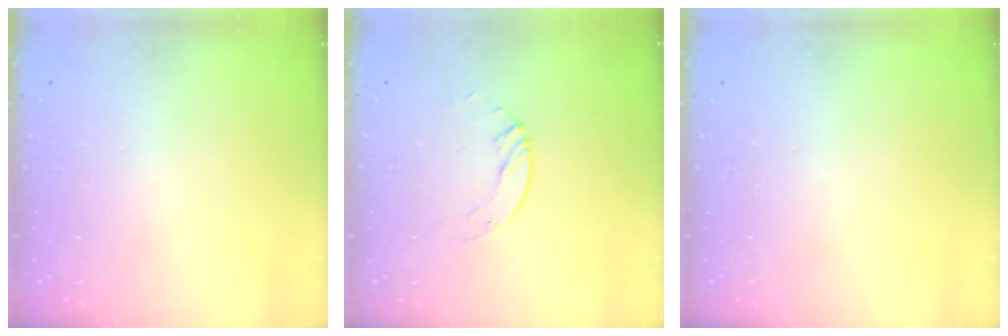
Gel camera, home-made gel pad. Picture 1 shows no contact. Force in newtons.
{"total": 4.5, "press": 4.5, "slide": 0.4}
{"total": 0.0}